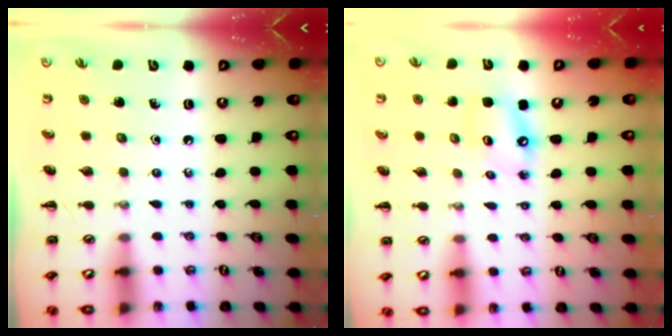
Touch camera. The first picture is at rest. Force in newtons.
{"total": 6.6, "press": 6.5, "slide": 1.2}